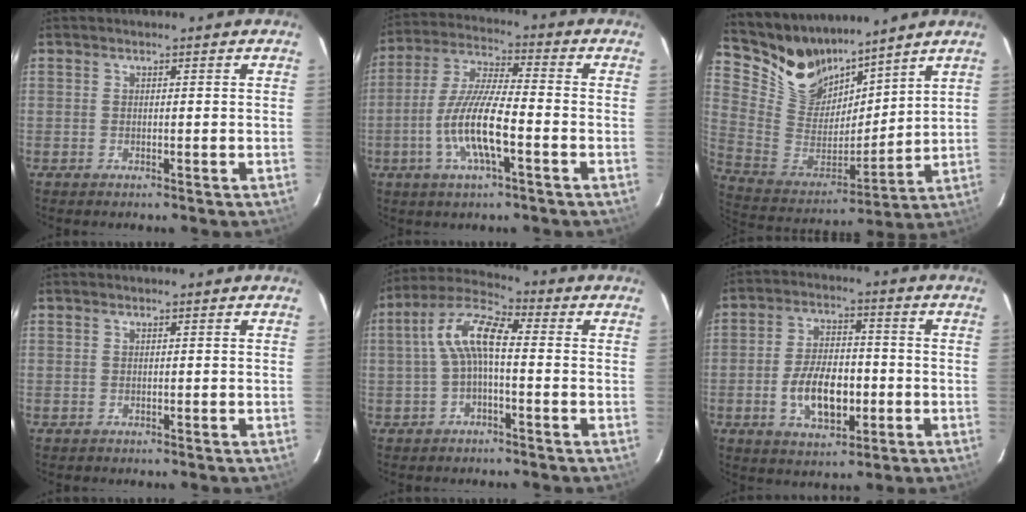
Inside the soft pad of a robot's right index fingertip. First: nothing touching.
{"total": 12.1, "force": [-4.1, 2.3, 11.1], "torque": [-0.232, -0.006, -0.079]}
{"total": 16.5, "force": [13.6, 8.1, 5.0], "torque": [-0.145, -0.005, 0.274]}
{"total": 0.0}
{"total": 8.6, "force": [-0.4, 2.9, 8.1], "torque": [-0.174, 0.025, -0.012]}
{"total": 10.7, "force": [-2.8, 5.7, 8.7], "torque": [-0.170, 0.003, -0.040]}